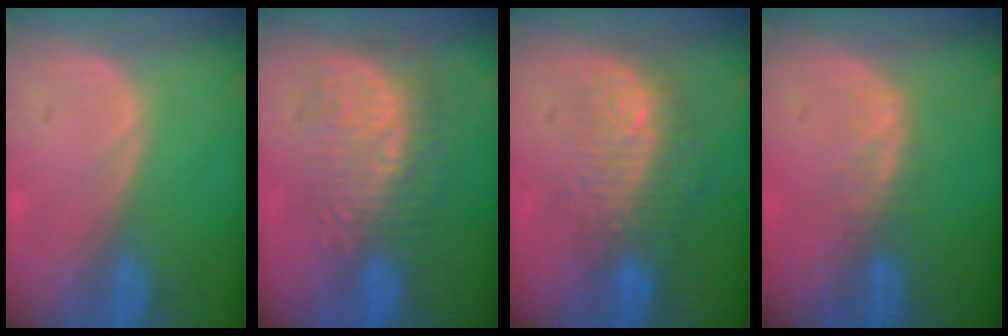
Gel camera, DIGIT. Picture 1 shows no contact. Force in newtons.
{"total": 10.0, "press": 8.7, "slide": 5.0}
{"total": 9.0, "press": 8.4, "slide": 3.2}
{"total": 2.3, "press": 2.3, "slide": 0.5}